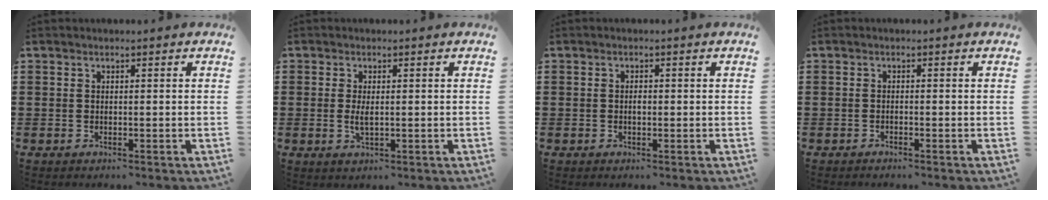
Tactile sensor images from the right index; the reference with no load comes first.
{"total": 2.4, "force": [-0.1, 0.8, 2.3], "torque": [-0.052, -0.005, -0.004]}
{"total": 1.1, "force": [-0.2, 0.3, 1.0], "torque": [-0.021, -0.004, -0.003]}
{"total": 0.6, "force": [-0.5, 0.0, 0.3], "torque": [-0.005, -0.002, -0.011]}